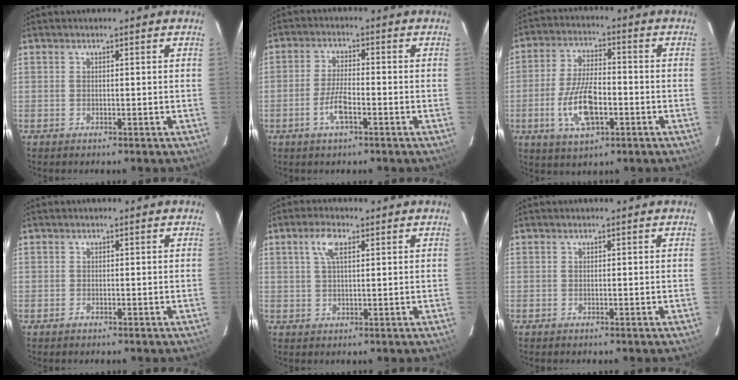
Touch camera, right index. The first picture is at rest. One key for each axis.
{"total": 5.2, "fx": -2.4, "fy": 1.4, "fz": 4.4, "tx": -0.097, "ty": 0.000, "tz": -0.047}
{"total": 11.3, "fx": -3.4, "fy": 4.9, "fz": 9.6, "tx": -0.197, "ty": -0.003, "tz": -0.059}
{"total": 0.8, "fx": -0.5, "fy": 0.7, "fz": 0.0, "tx": 0.002, "ty": 0.001, "tz": -0.008}
{"total": 4.2, "fx": 1.8, "fy": 1.6, "fz": 3.4, "tx": -0.067, "ty": 0.010, "tz": 0.033}
{"total": 0.0}